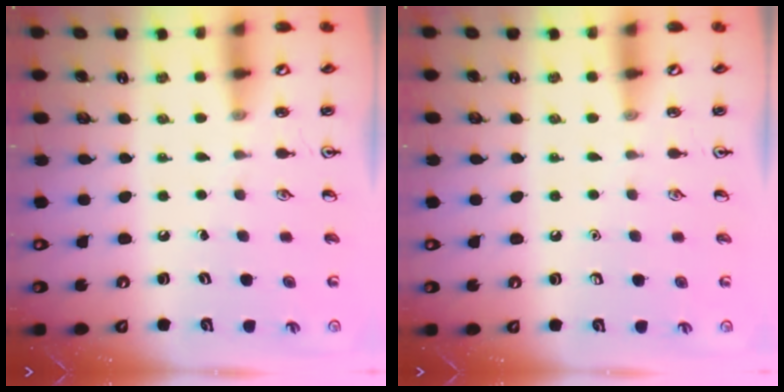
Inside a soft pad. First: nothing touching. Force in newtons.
{"total": 0.0}